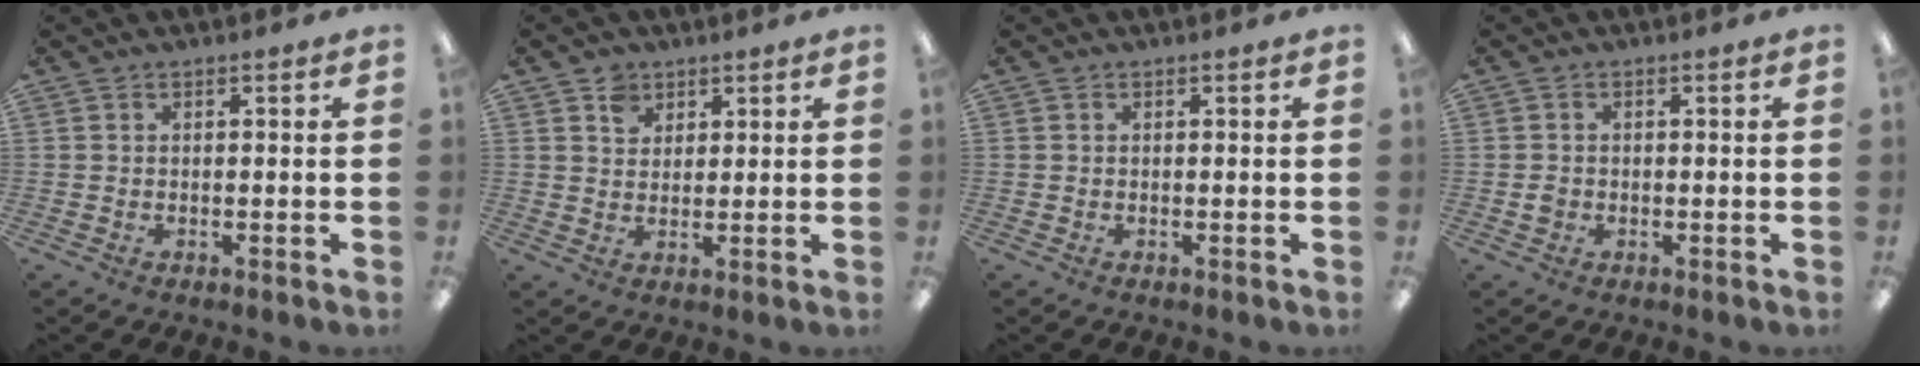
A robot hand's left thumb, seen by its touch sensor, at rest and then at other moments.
{"total": 4.1, "force": [2.6, 3.1, 0.8], "torque": [-0.010, -0.003, 0.048]}
{"total": 0.0}
{"total": 1.3, "force": [-0.2, 1.2, 0.4], "torque": [-0.009, 0.004, -0.006]}